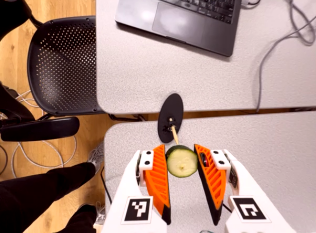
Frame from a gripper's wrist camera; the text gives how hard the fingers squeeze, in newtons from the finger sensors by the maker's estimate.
{"total": 8.5, "left": 8.7, "right": 8.4}